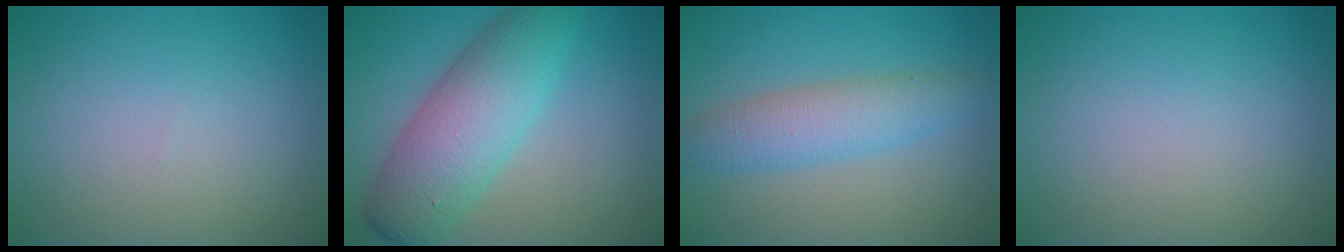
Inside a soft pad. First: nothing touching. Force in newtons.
{"total": 7.6, "press": 7.6, "slide": 0.2}
{"total": 4.2, "press": 4.2, "slide": 0.1}
{"total": 0.0}